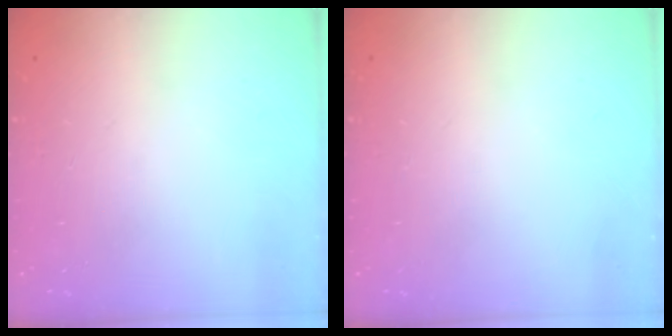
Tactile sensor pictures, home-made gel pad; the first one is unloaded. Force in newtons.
{"total": 0.0}